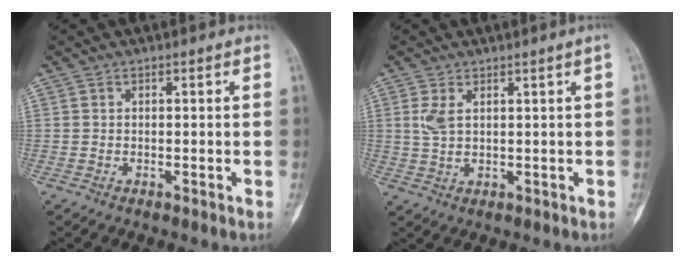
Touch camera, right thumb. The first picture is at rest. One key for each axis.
{"total": 4.2, "fx": 1.5, "fy": 0.7, "fz": 3.8, "tx": -0.080, "ty": -0.009, "tz": 0.038}